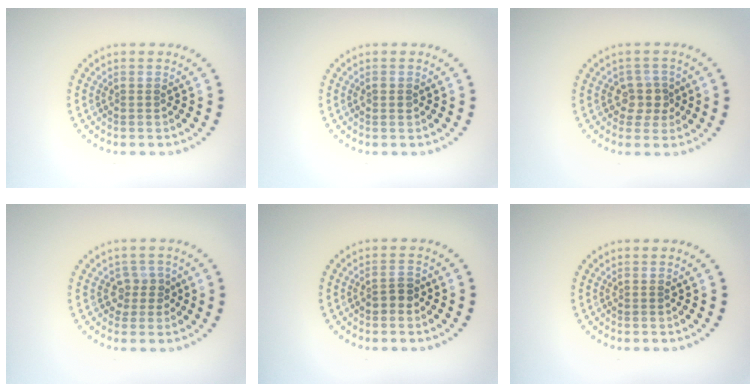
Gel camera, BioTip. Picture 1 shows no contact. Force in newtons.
{"total": 1.0, "press": 1.0, "slide": 0.0}
{"total": 2.5, "press": 2.2, "slide": 1.1}
{"total": 1.8, "press": 1.4, "slide": 1.2}
{"total": 1.5, "press": 1.4, "slide": 0.5}
{"total": 0.0}